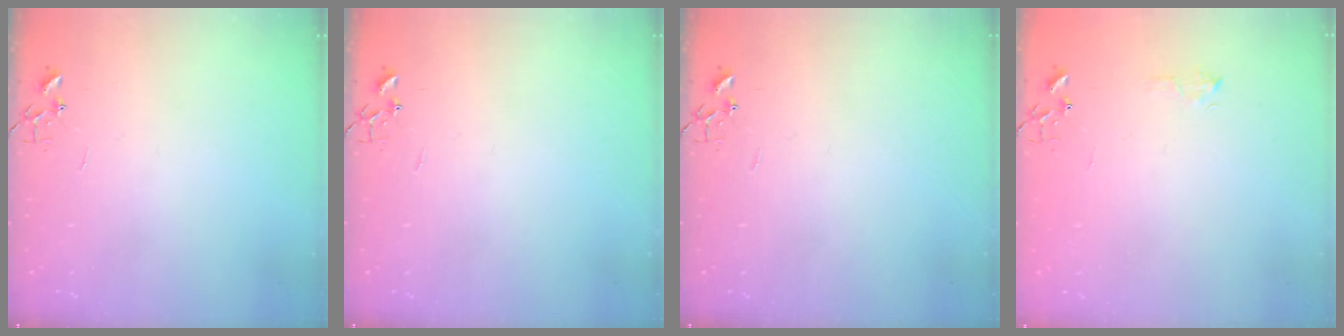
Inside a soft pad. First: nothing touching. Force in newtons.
{"total": 0.0}
{"total": 0.0}
{"total": 5.5, "press": 5.4, "slide": 0.8}